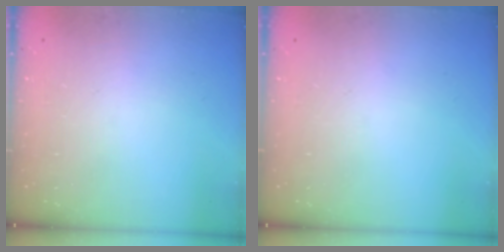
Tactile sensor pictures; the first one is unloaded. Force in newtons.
{"total": 0.0}